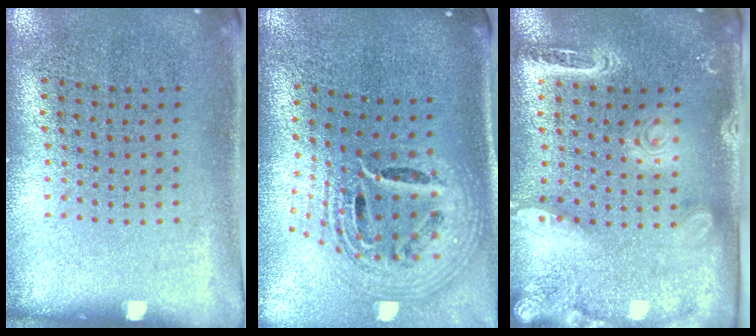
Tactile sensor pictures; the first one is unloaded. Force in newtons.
{"total": 2.5, "press": 1.8, "slide": 1.8}
{"total": 2.3, "press": 2.0, "slide": 1.2}